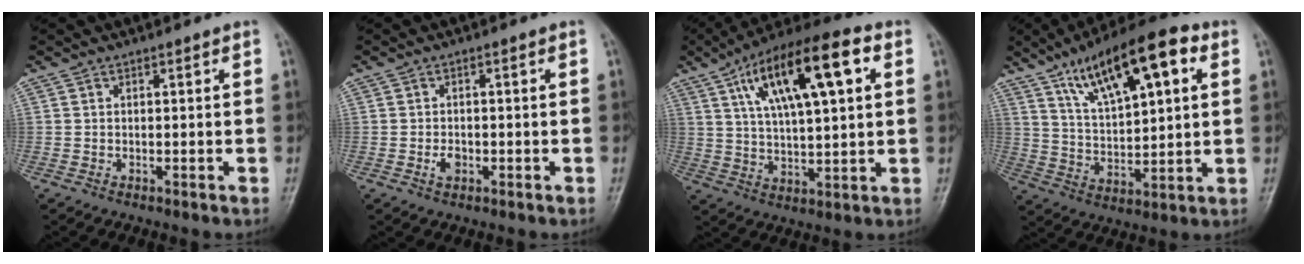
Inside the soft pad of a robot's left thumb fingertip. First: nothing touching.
{"total": 2.9, "force": [-1.1, 1.9, 1.9], "torque": [-0.030, 0.006, -0.018]}
{"total": 19.1, "force": [6.9, 6.5, 16.6], "torque": [-0.264, 0.010, 0.112]}
{"total": 18.3, "force": [8.4, 6.6, 14.8], "torque": [-0.213, -0.010, 0.145]}